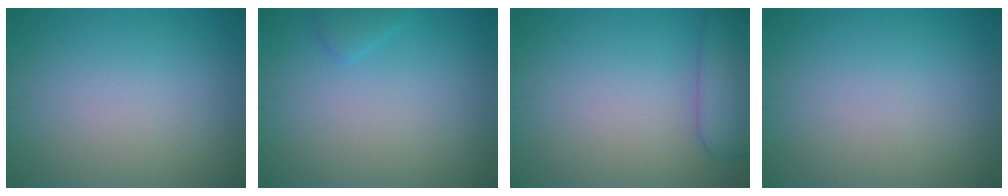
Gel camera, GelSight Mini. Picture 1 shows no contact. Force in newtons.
{"total": 1.0, "press": 1.0, "slide": 0.1}
{"total": 4.2, "press": 4.2, "slide": 0.3}
{"total": 0.0}